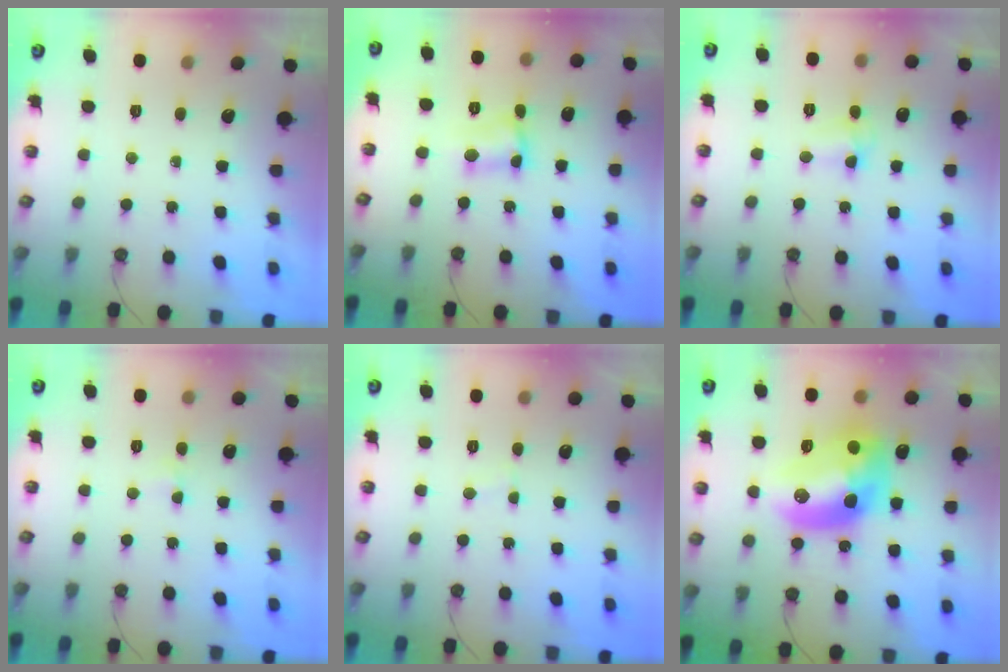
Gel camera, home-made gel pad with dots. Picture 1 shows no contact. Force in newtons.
{"total": 4.5, "press": 4.2, "slide": 1.6}
{"total": 3.0, "press": 2.9, "slide": 0.5}
{"total": 2.8, "press": 2.7, "slide": 0.5}
{"total": 1.8, "press": 1.8, "slide": 0.1}
{"total": 17.1, "press": 17.1, "slide": 1.2}